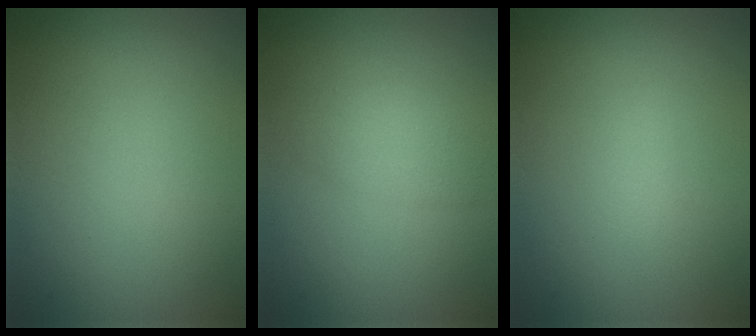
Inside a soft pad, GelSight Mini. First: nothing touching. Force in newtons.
{"total": 2.5, "press": 2.4, "slide": 0.2}
{"total": 0.6, "press": 0.6, "slide": 0.0}